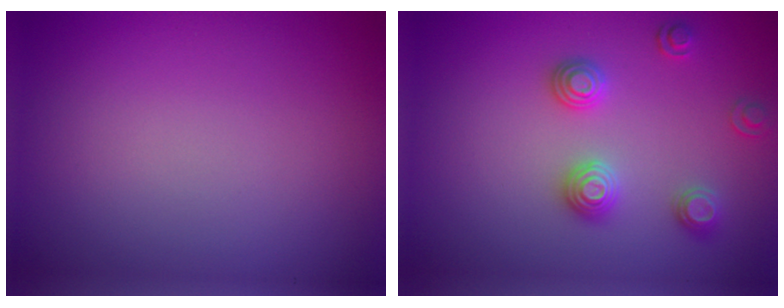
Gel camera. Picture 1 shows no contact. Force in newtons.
{"total": 2.7, "press": 2.6, "slide": 0.9}